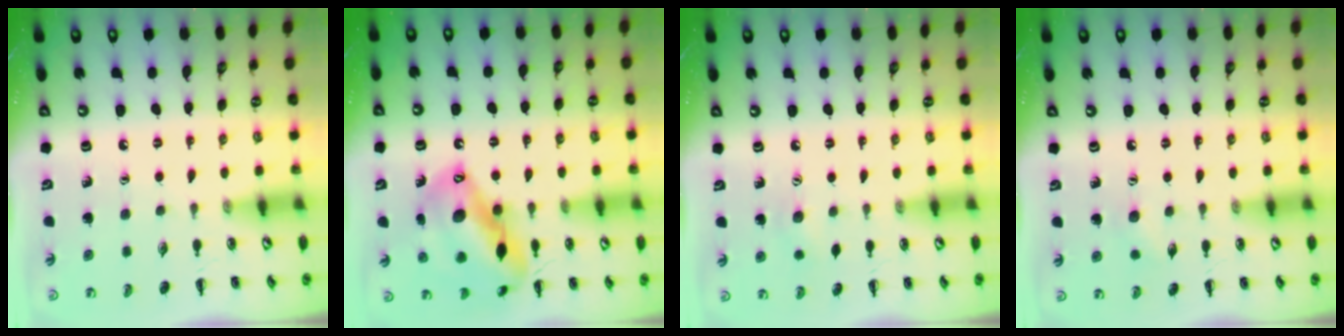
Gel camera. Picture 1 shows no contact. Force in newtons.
{"total": 20.7, "press": 20.5, "slide": 2.4}
{"total": 5.5, "press": 5.4, "slide": 1.1}
{"total": 4.5, "press": 4.3, "slide": 1.2}